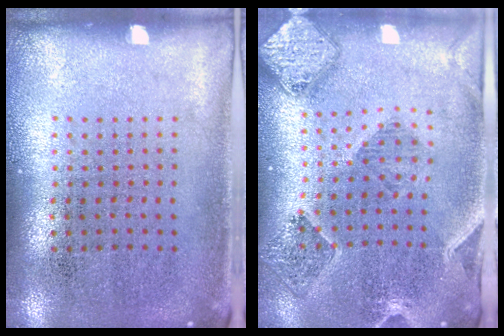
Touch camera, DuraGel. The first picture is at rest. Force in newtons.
{"total": 1.6, "press": 1.5, "slide": 0.3}